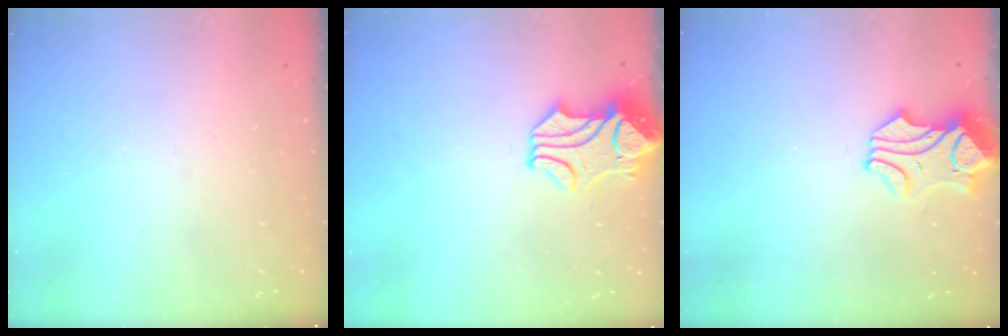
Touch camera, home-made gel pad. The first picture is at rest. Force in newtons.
{"total": 2.0, "press": 1.6, "slide": 1.1}
{"total": 1.1, "press": 0.7, "slide": 0.9}